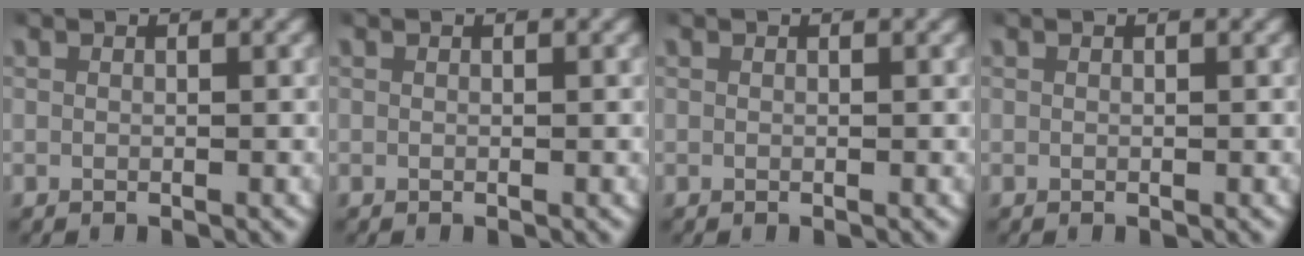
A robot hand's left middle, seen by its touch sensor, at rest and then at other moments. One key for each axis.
{"total": 0.0}
{"total": 0.0}
{"total": 0.0}